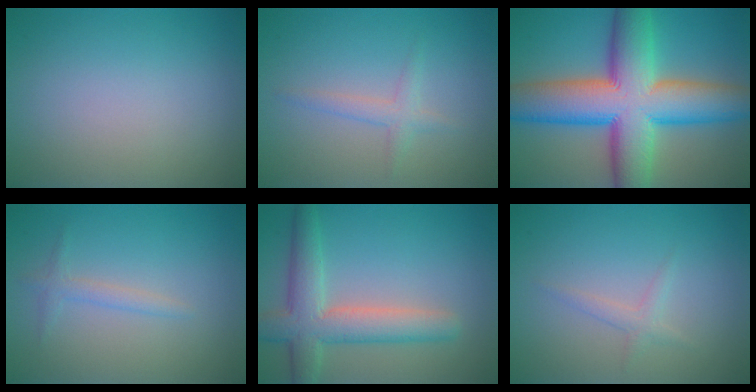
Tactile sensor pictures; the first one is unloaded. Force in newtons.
{"total": 1.7, "press": 1.7, "slide": 0.1}
{"total": 14.1, "press": 14.1, "slide": 0.5}
{"total": 1.3, "press": 1.3, "slide": 0.0}
{"total": 5.7, "press": 5.7, "slide": 0.4}
{"total": 1.2, "press": 1.2, "slide": 0.1}